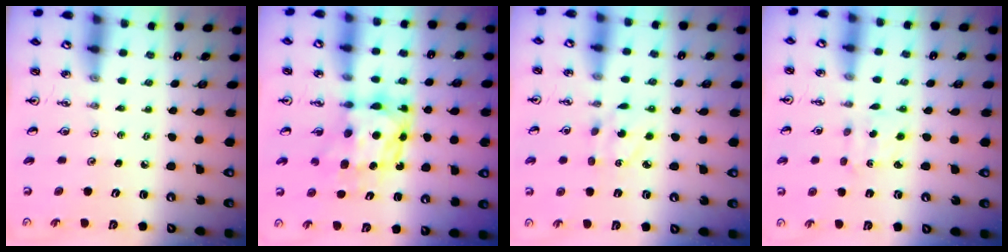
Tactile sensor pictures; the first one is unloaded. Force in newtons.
{"total": 8.3, "press": 8.3, "slide": 0.7}
{"total": 3.9, "press": 3.9, "slide": 0.3}
{"total": 2.3, "press": 2.3, "slide": 0.4}